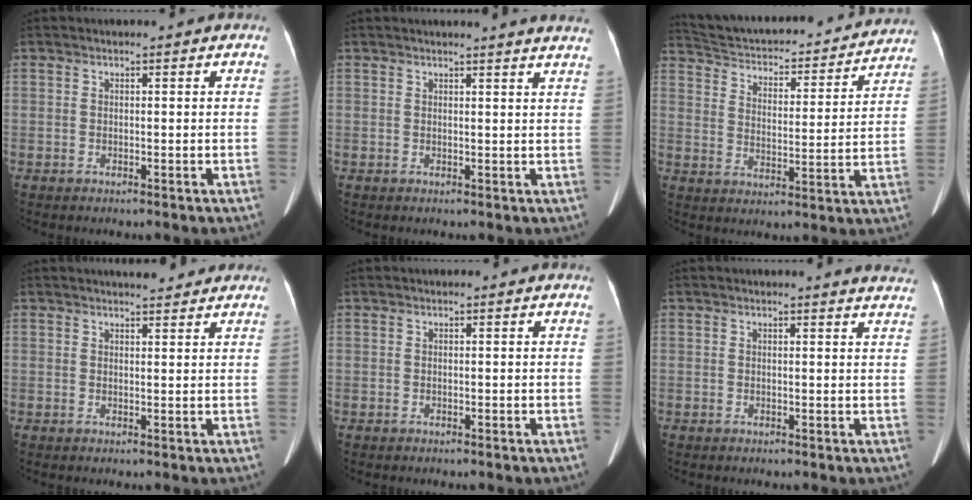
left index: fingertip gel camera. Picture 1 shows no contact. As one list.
[{"total": 7.9, "force": [7.4, -0.6, 2.6], "torque": [-0.028, -0.009, 0.062]}, {"total": 23.2, "force": [21.3, 5.0, 7.5], "torque": [-0.129, -0.007, 0.288]}, {"total": 4.3, "force": [4.0, 0.9, 1.4], "torque": [-0.020, 0.011, 0.049]}, {"total": 0.0}, {"total": 4.1, "force": [4.0, 0.2, 0.6], "torque": [-0.006, -0.016, 0.018]}]